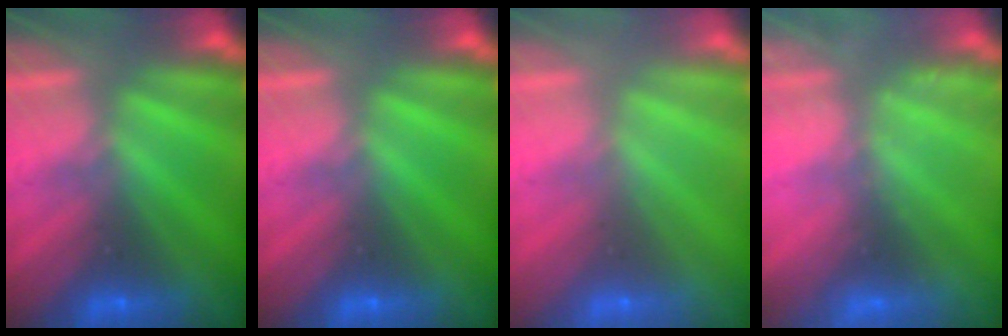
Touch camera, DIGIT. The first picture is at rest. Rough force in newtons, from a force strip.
{"total": 0.0}
{"total": 3.1}
{"total": 2.4}